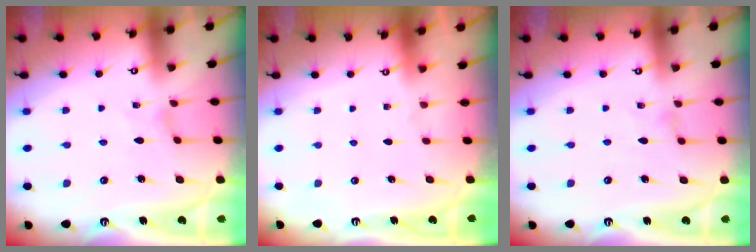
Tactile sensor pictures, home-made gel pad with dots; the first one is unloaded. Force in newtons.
{"total": 0.0}
{"total": 0.0}